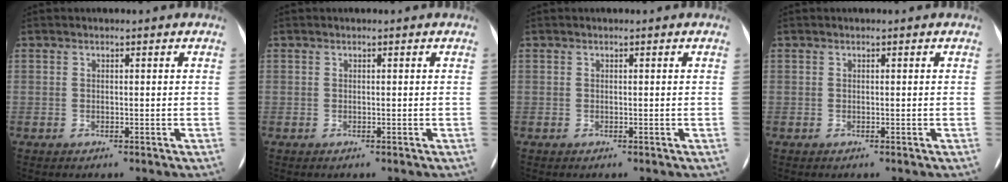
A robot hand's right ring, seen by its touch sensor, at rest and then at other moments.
{"total": 0.0}
{"total": 0.0}
{"total": 0.0}